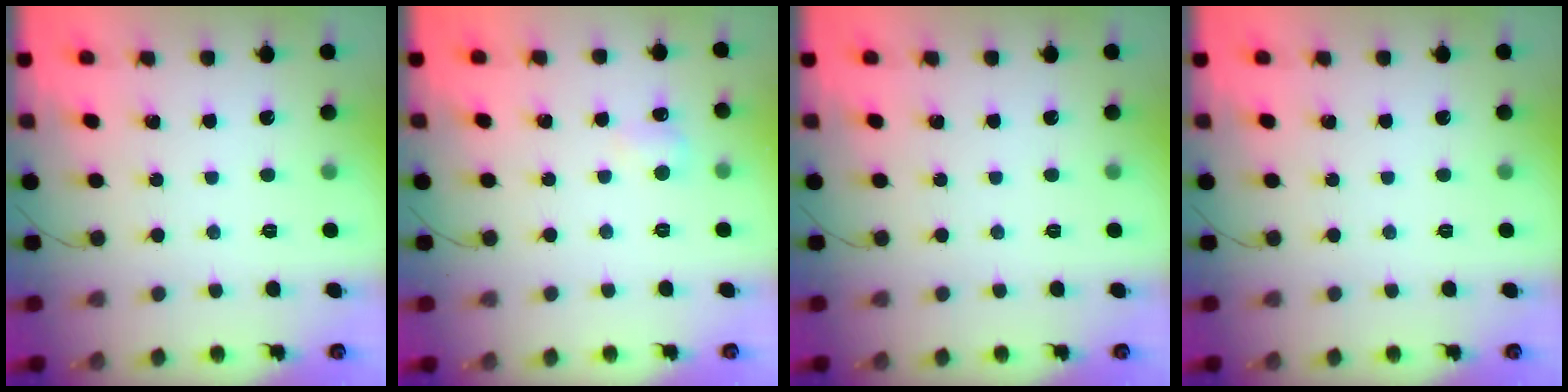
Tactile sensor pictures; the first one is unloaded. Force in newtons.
{"total": 5.9, "press": 5.7, "slide": 1.7}
{"total": 0.0}
{"total": 0.0}